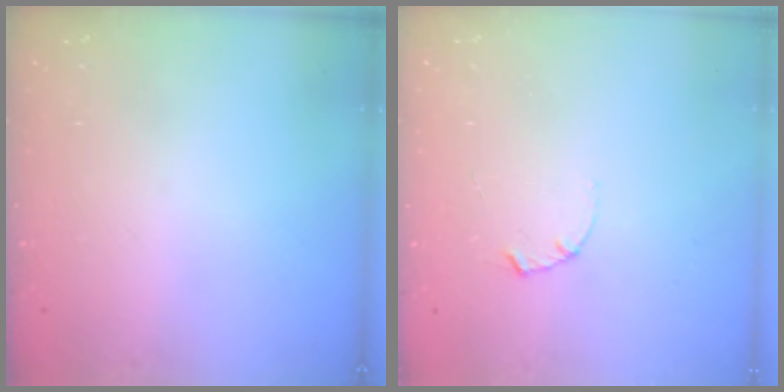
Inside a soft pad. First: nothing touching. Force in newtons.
{"total": 1.7, "press": 1.6, "slide": 0.3}